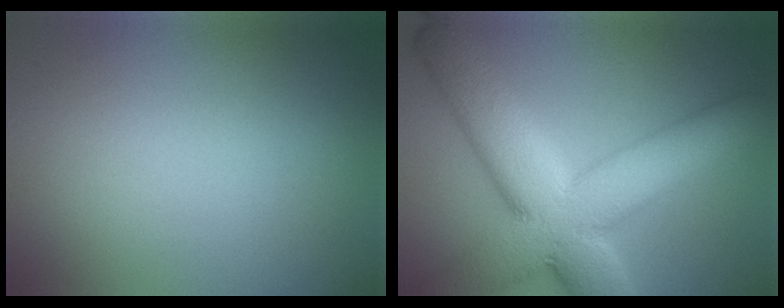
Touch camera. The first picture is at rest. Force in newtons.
{"total": 12.3, "press": 12.3, "slide": 1.0}